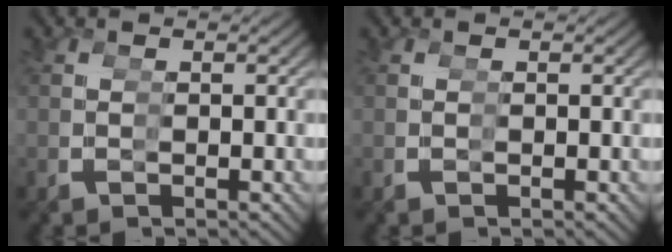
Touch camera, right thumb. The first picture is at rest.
{"total": 0.0}